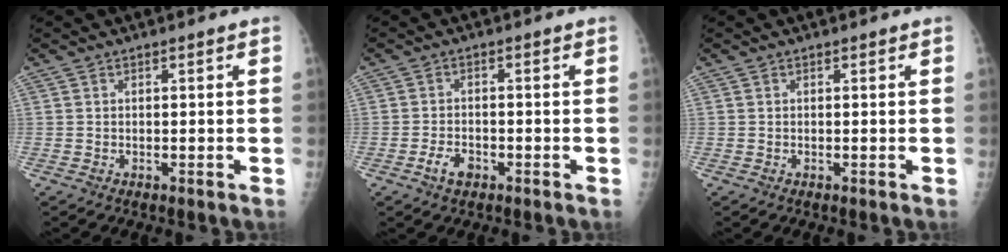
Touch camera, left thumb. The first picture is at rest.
{"total": 3.4, "force": [-1.8, 2.1, 2.0], "torque": [-0.031, 0.010, -0.030]}
{"total": 0.0}